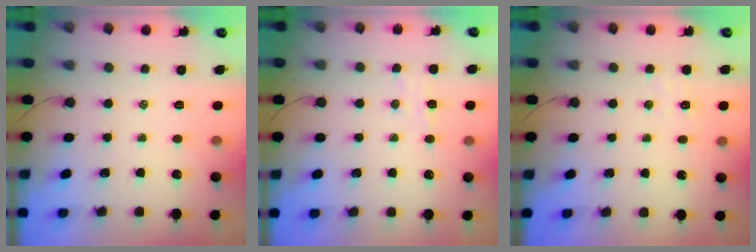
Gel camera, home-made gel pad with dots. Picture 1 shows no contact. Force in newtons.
{"total": 4.2, "press": 4.1, "slide": 1.1}
{"total": 3.1, "press": 2.9, "slide": 0.9}